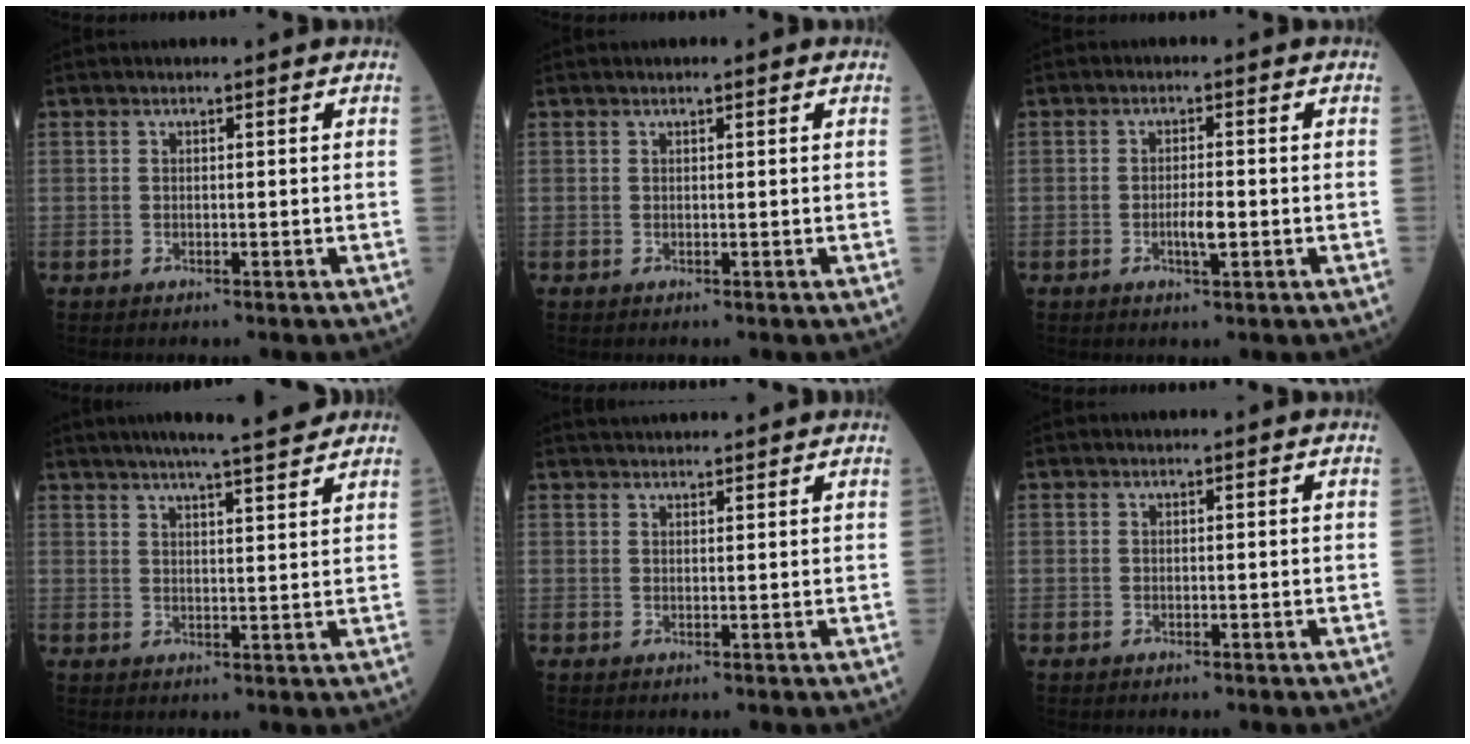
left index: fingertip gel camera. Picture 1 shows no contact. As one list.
[{"total": 1.1, "force": [0.9, 0.2, 0.7], "torque": [-0.013, 0.009, 0.012]}, {"total": 2.7, "force": [-0.7, 0.4, 2.5], "torque": [-0.048, -0.001, -0.010]}, {"total": 11.4, "force": [9.8, 0.5, 5.9], "torque": [-0.087, 0.012, 0.126]}, {"total": 6.4, "force": [6.1, 0.5, 1.8], "torque": [-0.025, 0.036, 0.083]}, {"total": 0.0}]